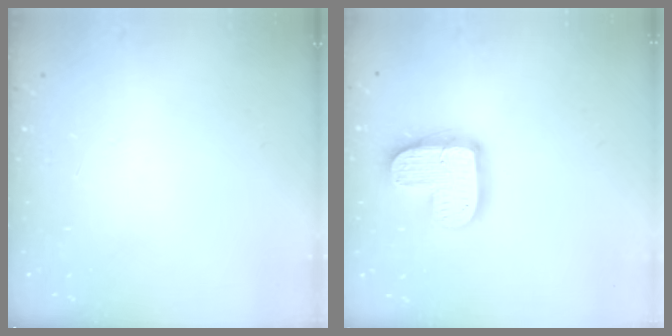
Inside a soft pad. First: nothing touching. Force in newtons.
{"total": 15.5, "press": 15.4, "slide": 1.2}